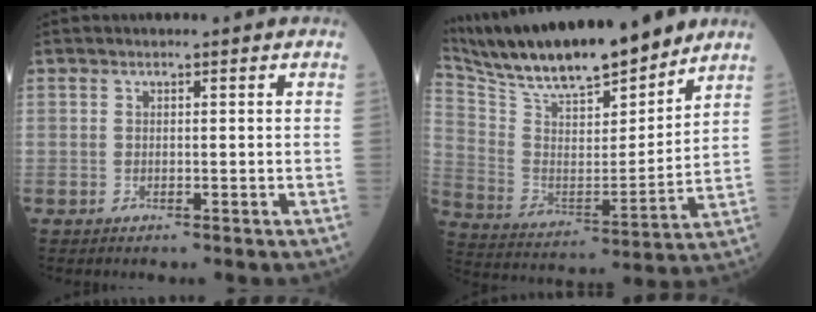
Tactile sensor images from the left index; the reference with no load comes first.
{"total": 20.3, "force": [17.6, 3.6, 9.4], "torque": [-0.175, -0.003, 0.302]}